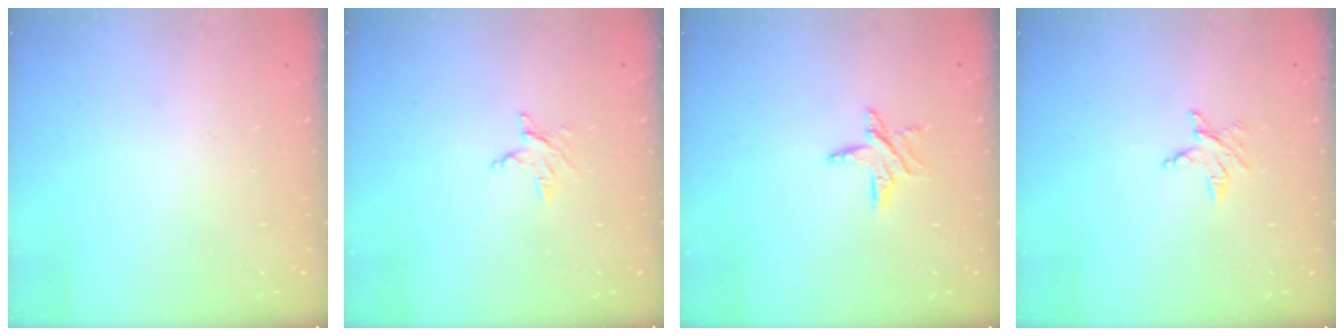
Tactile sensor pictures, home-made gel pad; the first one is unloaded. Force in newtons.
{"total": 2.4, "press": 2.4, "slide": 0.3}
{"total": 6.7, "press": 6.7, "slide": 0.4}
{"total": 3.2, "press": 3.2, "slide": 0.4}